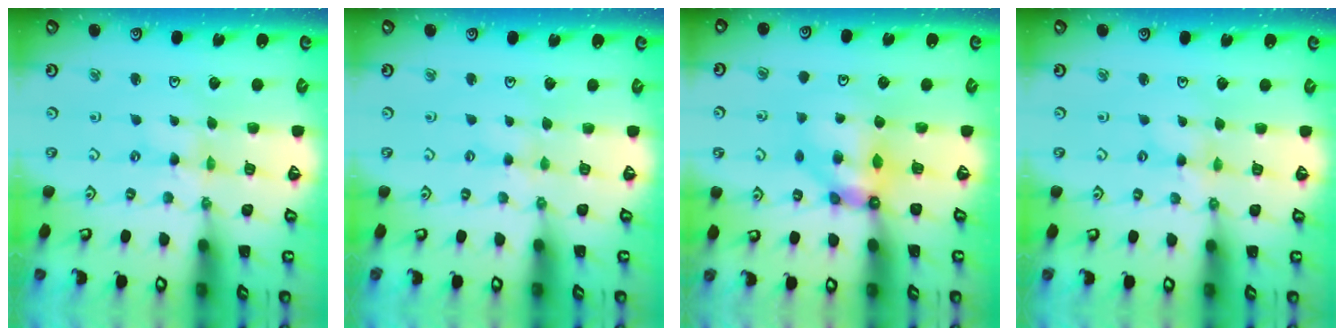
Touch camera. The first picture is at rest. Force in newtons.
{"total": 1.6, "press": 1.5, "slide": 0.3}
{"total": 9.2, "press": 9.2, "slide": 0.4}
{"total": 0.6, "press": 0.6, "slide": 0.2}